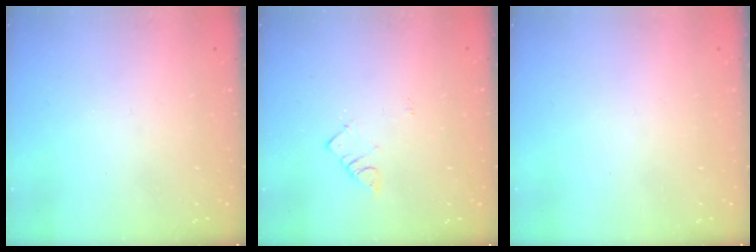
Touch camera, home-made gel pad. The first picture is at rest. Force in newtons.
{"total": 3.2, "press": 3.1, "slide": 0.4}
{"total": 1.5, "press": 1.5, "slide": 0.1}